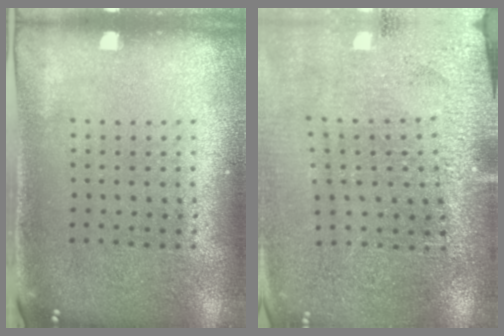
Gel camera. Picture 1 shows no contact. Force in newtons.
{"total": 3.0, "press": 3.0, "slide": 0.4}